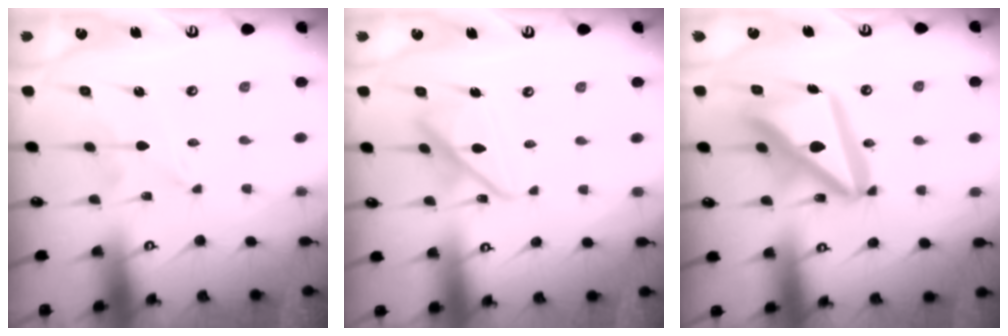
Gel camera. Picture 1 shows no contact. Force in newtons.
{"total": 13.5, "press": 13.5, "slide": 1.2}
{"total": 17.8, "press": 17.6, "slide": 2.2}